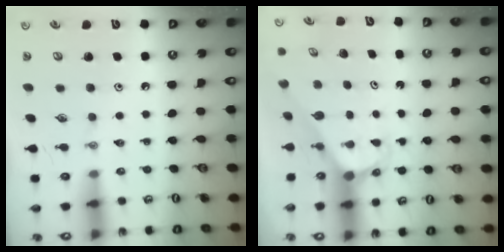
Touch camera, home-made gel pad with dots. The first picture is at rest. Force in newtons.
{"total": 2.9, "press": 2.9, "slide": 0.1}